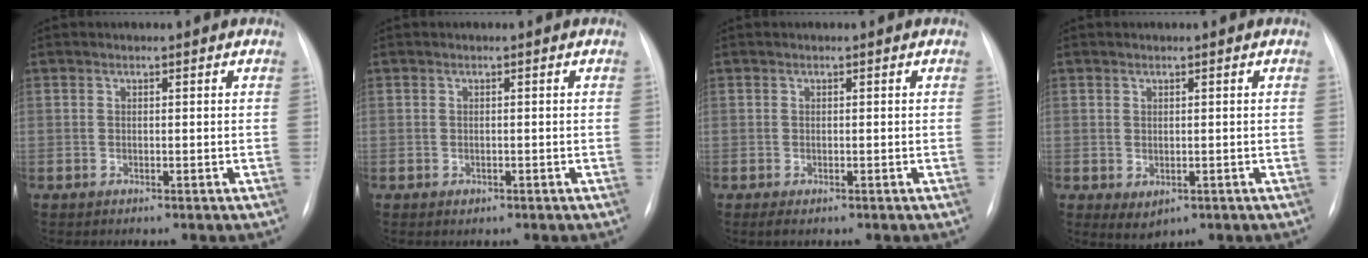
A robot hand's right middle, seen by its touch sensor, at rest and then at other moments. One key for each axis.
{"total": 0.7, "fx": -0.3, "fy": 0.5, "fz": 0.2, "tx": -0.003, "ty": 0.001, "tz": -0.003}
{"total": 1.1, "fx": -0.6, "fy": 0.5, "fz": 0.8, "tx": -0.011, "ty": -0.001, "tz": -0.005}
{"total": 2.4, "fx": -0.5, "fy": 1.6, "fz": 1.7, "tx": -0.025, "ty": -0.006, "tz": 0.005}